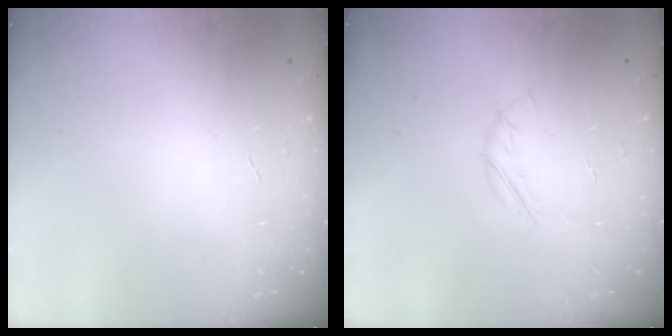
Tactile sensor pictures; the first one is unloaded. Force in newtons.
{"total": 3.7, "press": 3.6, "slide": 0.7}